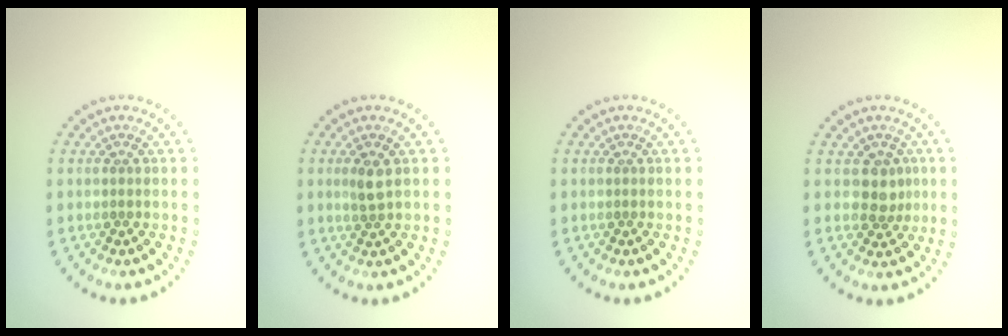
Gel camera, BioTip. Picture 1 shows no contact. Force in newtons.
{"total": 1.5, "press": 1.4, "slide": 0.5}
{"total": 0.0}
{"total": 2.2, "press": 1.9, "slide": 1.1}